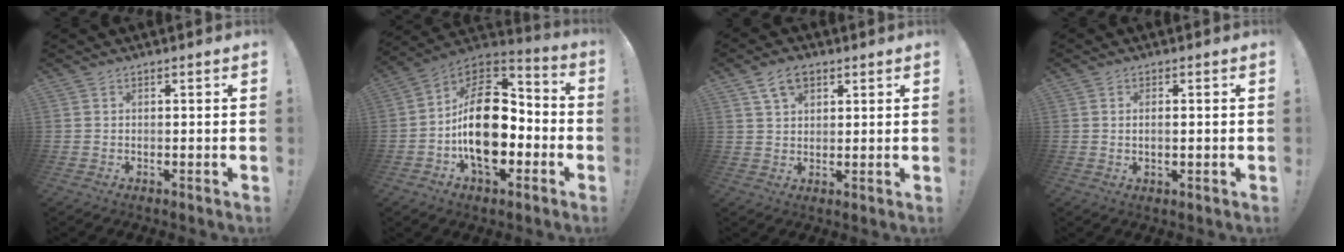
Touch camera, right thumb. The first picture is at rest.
{"total": 23.5, "force": [-2.1, 14.4, 18.5], "torque": [-0.315, 0.026, -0.024]}
{"total": 6.5, "force": [3.6, 4.1, 3.6], "torque": [-0.059, -0.004, 0.067]}
{"total": 2.1, "force": [0.2, 0.6, 2.0], "torque": [-0.025, -0.004, 0.002]}